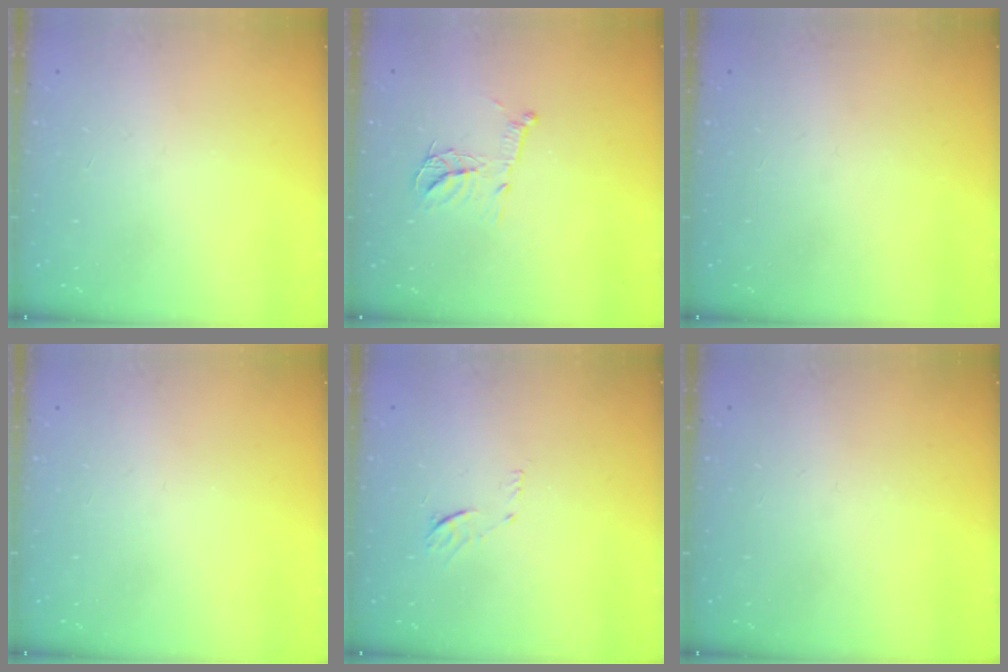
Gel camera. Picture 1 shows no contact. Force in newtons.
{"total": 11.7, "press": 11.7, "slide": 0.7}
{"total": 0.0}
{"total": 0.0}
{"total": 6.2, "press": 6.1, "slide": 0.7}
{"total": 0.0}